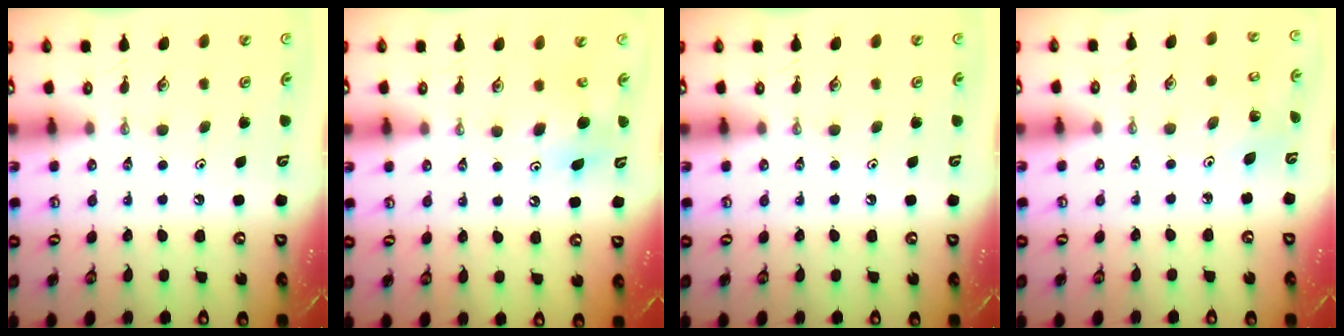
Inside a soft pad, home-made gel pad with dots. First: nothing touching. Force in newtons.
{"total": 7.2, "press": 7.2, "slide": 0.7}
{"total": 0.0}
{"total": 3.5, "press": 3.3, "slide": 0.9}